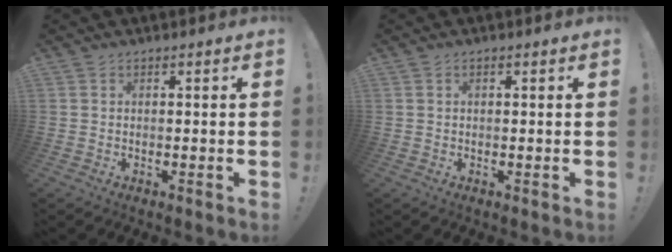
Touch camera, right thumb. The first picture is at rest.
{"total": 0.6, "force": [0.2, 0.3, 0.4], "torque": [-0.009, 0.002, 0.003]}